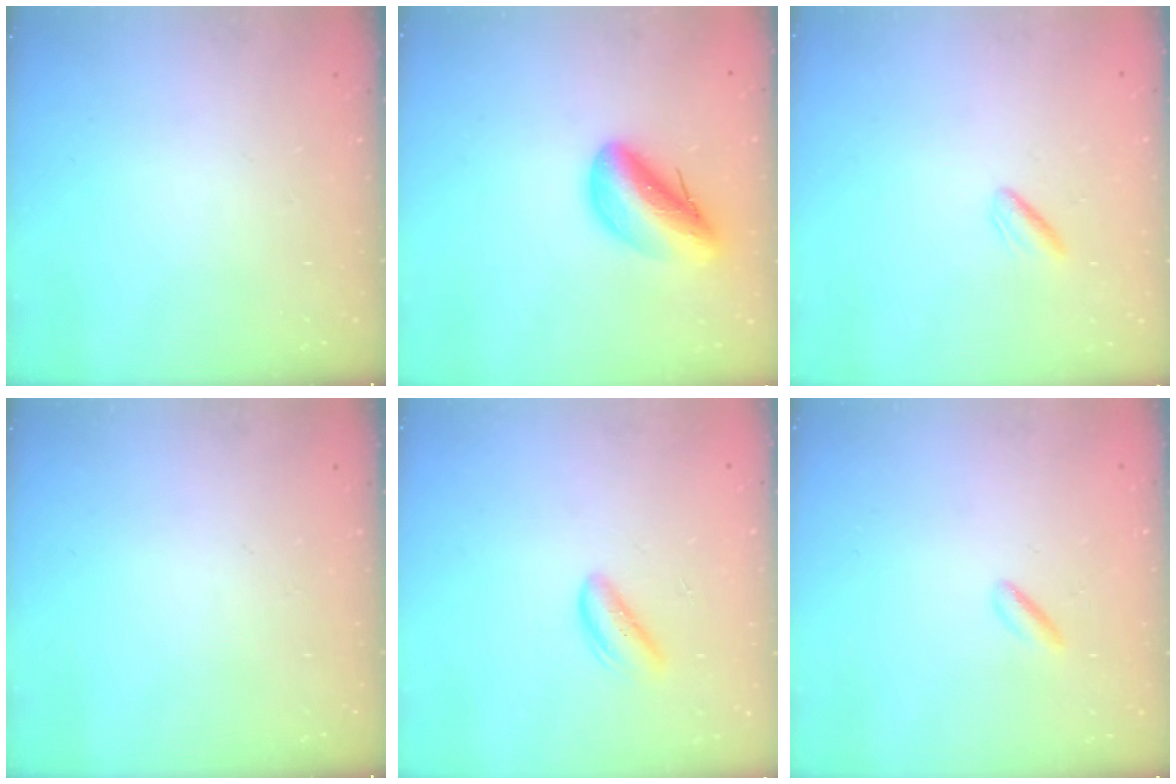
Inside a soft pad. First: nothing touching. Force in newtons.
{"total": 11.5, "press": 11.0, "slide": 3.3}
{"total": 2.3, "press": 1.9, "slide": 1.2}
{"total": 0.0}
{"total": 3.0, "press": 3.0, "slide": 0.3}
{"total": 2.8, "press": 2.6, "slide": 0.9}